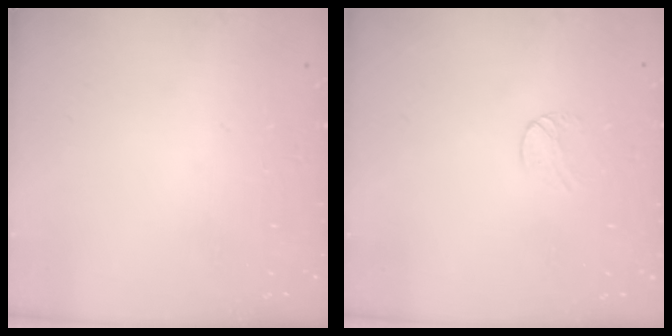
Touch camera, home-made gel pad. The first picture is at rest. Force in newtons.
{"total": 4.0, "press": 4.0, "slide": 0.4}